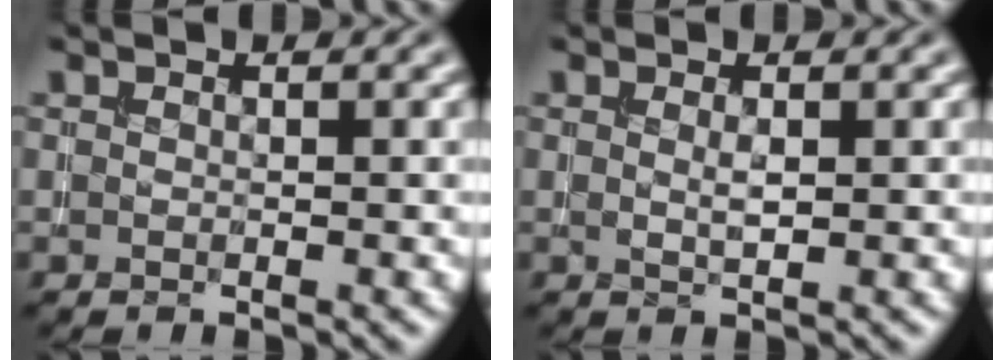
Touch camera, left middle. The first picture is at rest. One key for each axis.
{"total": 1.1, "fx": 0.3, "fy": 0.3, "fz": 1.0, "tx": -0.019, "ty": -0.001, "tz": 0.005}